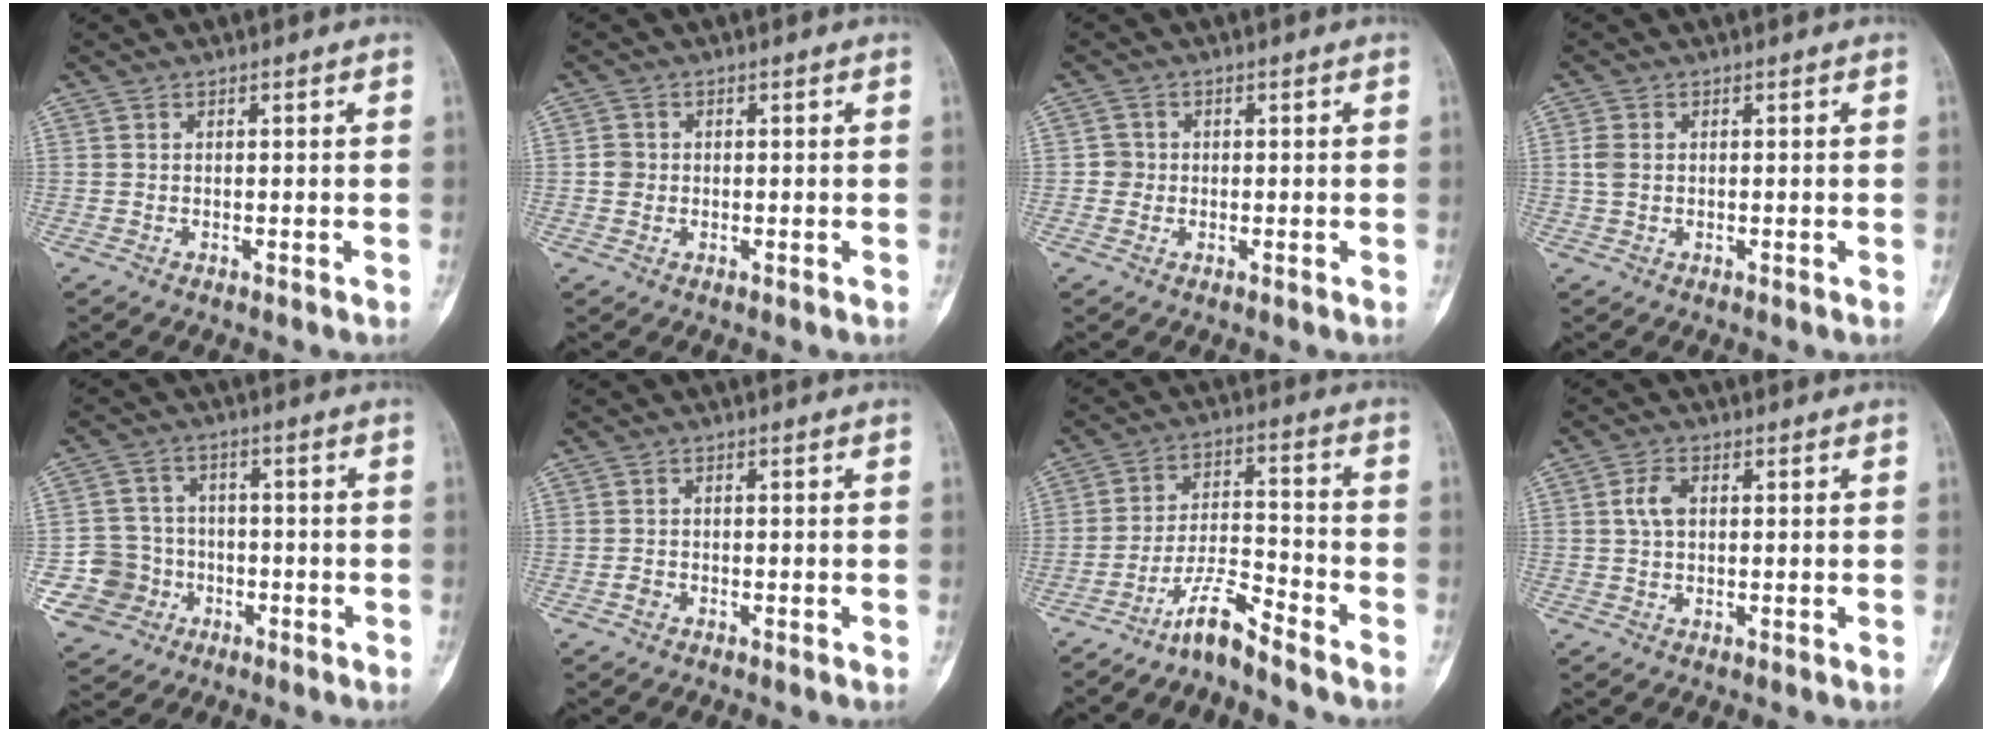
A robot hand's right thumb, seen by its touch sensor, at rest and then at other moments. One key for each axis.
{"total": 1.8, "fx": -0.1, "fy": 1.7, "fz": 0.6, "tx": -0.002, "ty": 0.005, "tz": -0.002}
{"total": 1.9, "fx": -0.2, "fy": 1.9, "fz": 0.2, "tx": 0.010, "ty": 0.008, "tz": -0.008}
{"total": 2.2, "fx": 0.1, "fy": 1.6, "fz": 1.5, "tx": -0.041, "ty": 0.002, "tz": 0.002}
{"total": 9.6, "fx": -3.1, "fy": 8.9, "fz": 1.8, "tx": -0.016, "ty": 0.027, "tz": -0.046}
{"total": 1.2, "fx": -0.7, "fy": 0.9, "fz": 0.4, "tx": -0.009, "ty": 0.004, "tz": -0.016}
{"total": 7.3, "fx": -6.3, "fy": 0.5, "fz": 3.7, "tx": -0.067, "ty": 0.059, "tz": -0.121}
{"total": 3.4, "fx": 0.5, "fy": 2.1, "fz": 2.6, "tx": -0.055, "ty": 0.005, "tz": 0.008}